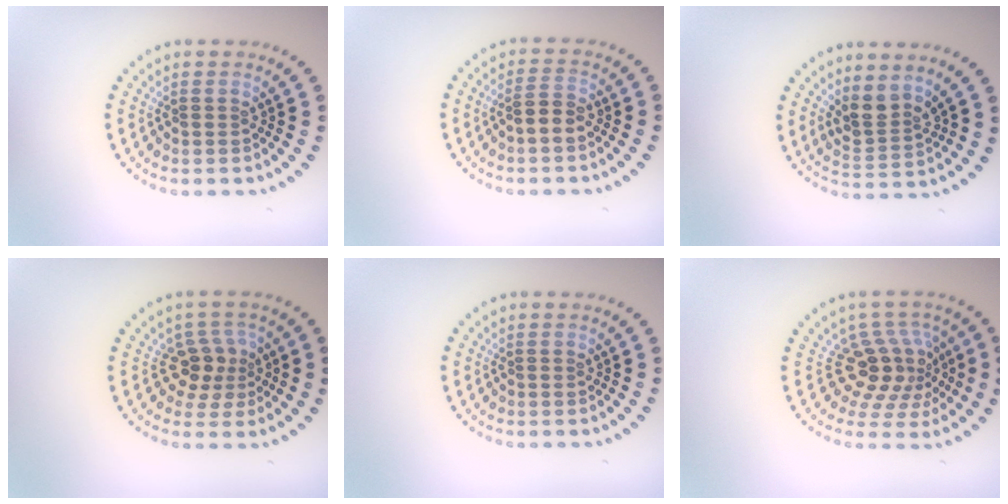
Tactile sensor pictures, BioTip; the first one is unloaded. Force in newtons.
{"total": 2.0, "press": 1.9, "slide": 0.6}
{"total": 2.7, "press": 2.0, "slide": 1.8}
{"total": 2.9, "press": 2.5, "slide": 1.5}
{"total": 0.0}
{"total": 4.3, "press": 3.1, "slide": 3.0}